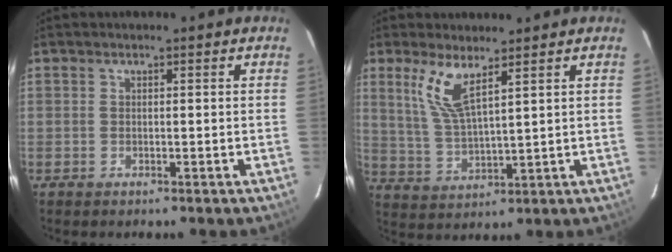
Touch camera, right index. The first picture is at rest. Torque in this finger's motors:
{"motor_torque": [0.58, 0.57, 0.18, 0.12]}